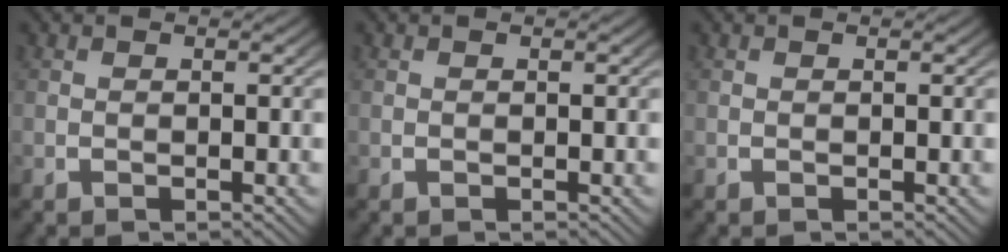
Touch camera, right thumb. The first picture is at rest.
{"total": 0.0}
{"total": 0.0}